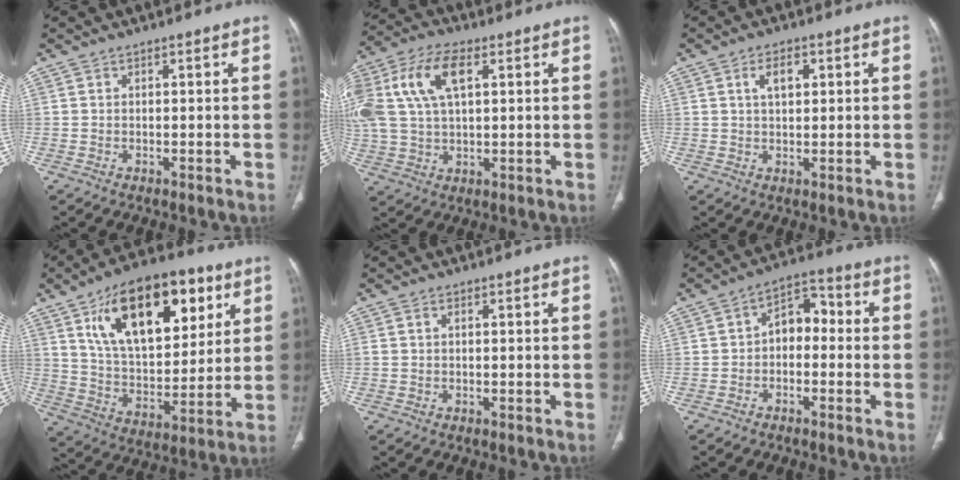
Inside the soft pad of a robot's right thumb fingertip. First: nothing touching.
{"total": 16.4, "force": [5.0, 8.8, 12.9], "torque": [-0.297, 0.022, 0.093]}
{"total": 4.3, "force": [1.5, 2.4, 3.3], "torque": [-0.052, 0.001, 0.028]}
{"total": 24.5, "force": [10.9, 12.7, 17.9], "torque": [-0.252, -0.028, 0.187]}
{"total": 0.8, "force": [0.2, 0.4, 0.6], "torque": [-0.015, 0.005, 0.006]}
{"total": 6.8, "force": [-0.8, 4.7, 4.8], "torque": [-0.051, 0.037, -0.028]}